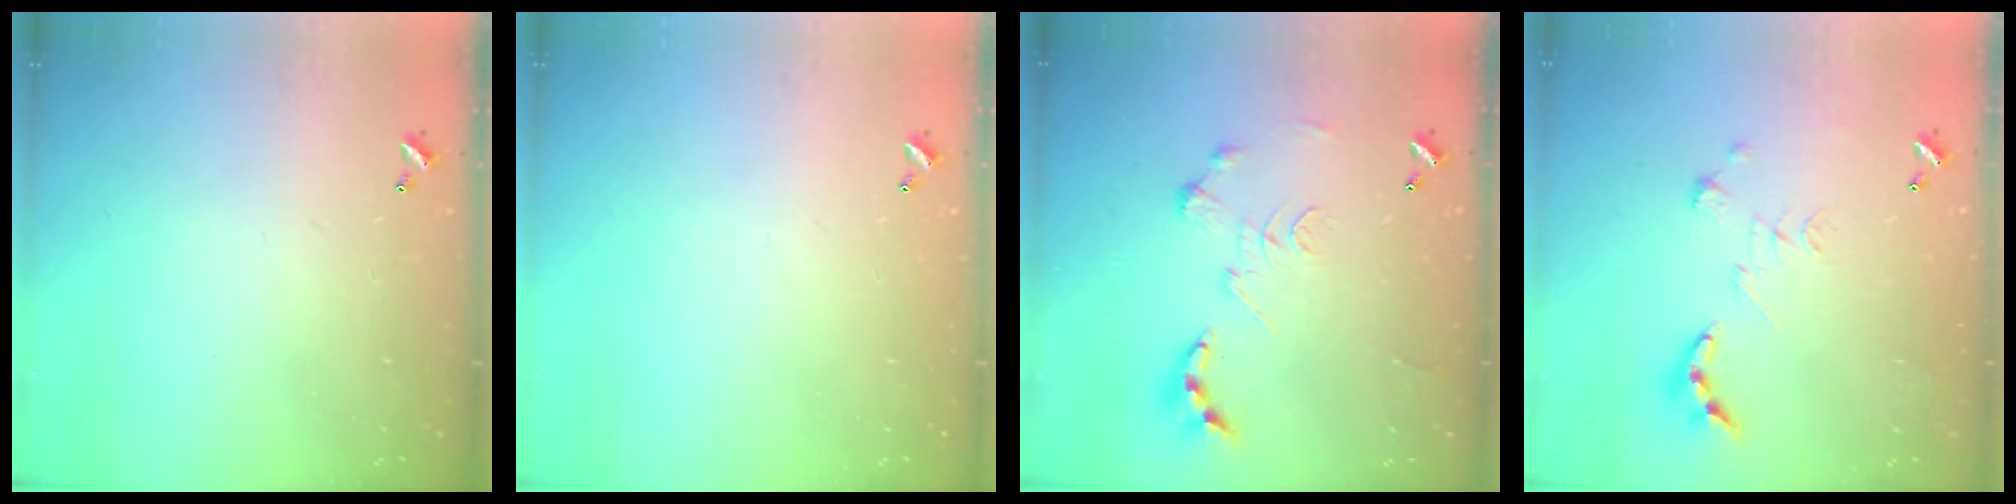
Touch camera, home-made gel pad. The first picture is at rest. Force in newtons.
{"total": 0.0}
{"total": 0.0}
{"total": 2.7, "press": 2.2, "slide": 1.5}